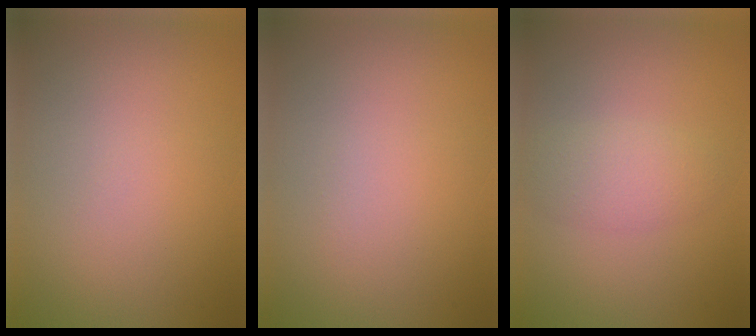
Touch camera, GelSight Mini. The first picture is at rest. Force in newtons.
{"total": 0.0}
{"total": 2.4, "press": 2.4, "slide": 0.1}